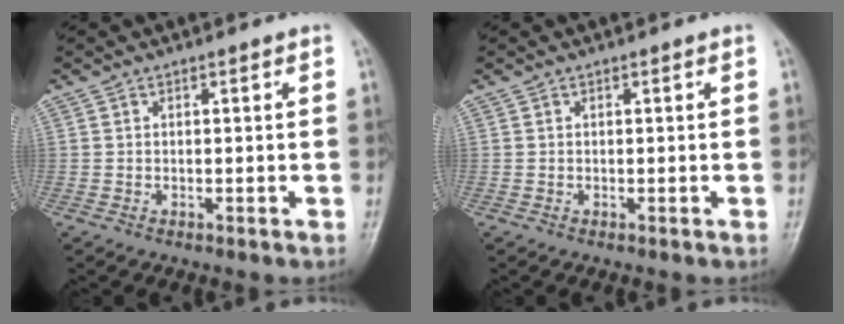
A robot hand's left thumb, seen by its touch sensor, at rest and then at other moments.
{"total": 0.0}